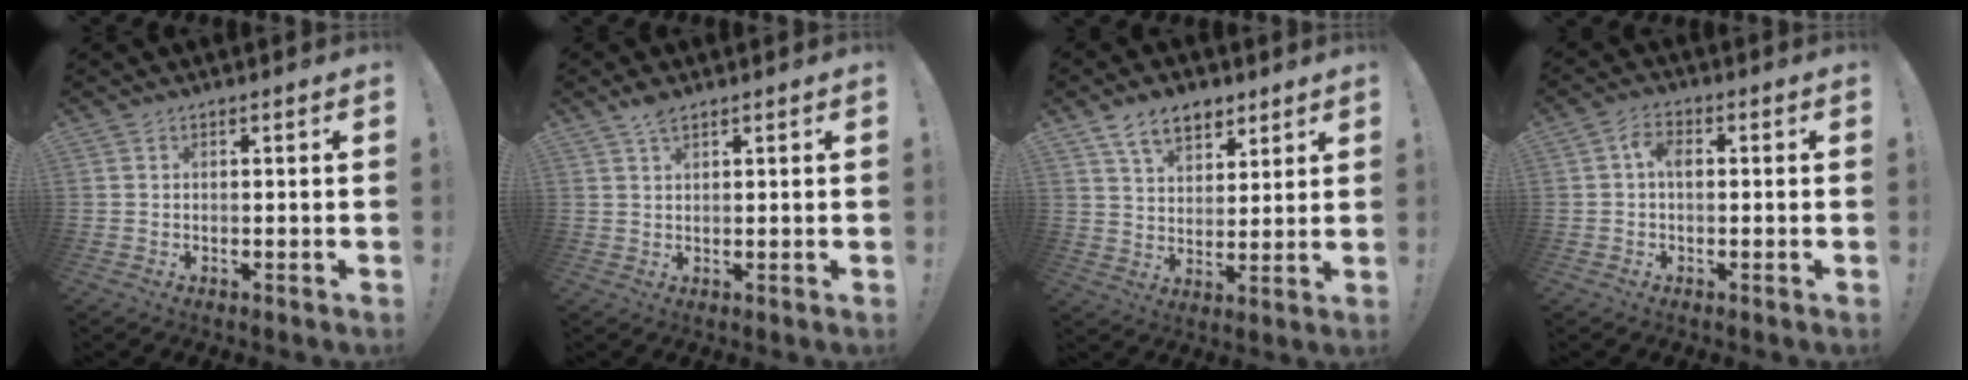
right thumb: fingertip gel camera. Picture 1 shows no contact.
{"total": 3.3, "force": [2.3, 1.2, 2.1], "torque": [-0.031, -0.010, 0.040]}
{"total": 10.8, "force": [6.8, 6.5, 5.3], "torque": [-0.079, -0.029, 0.130]}
{"total": 4.1, "force": [0.4, 2.4, 3.3], "torque": [-0.072, 0.007, 0.005]}